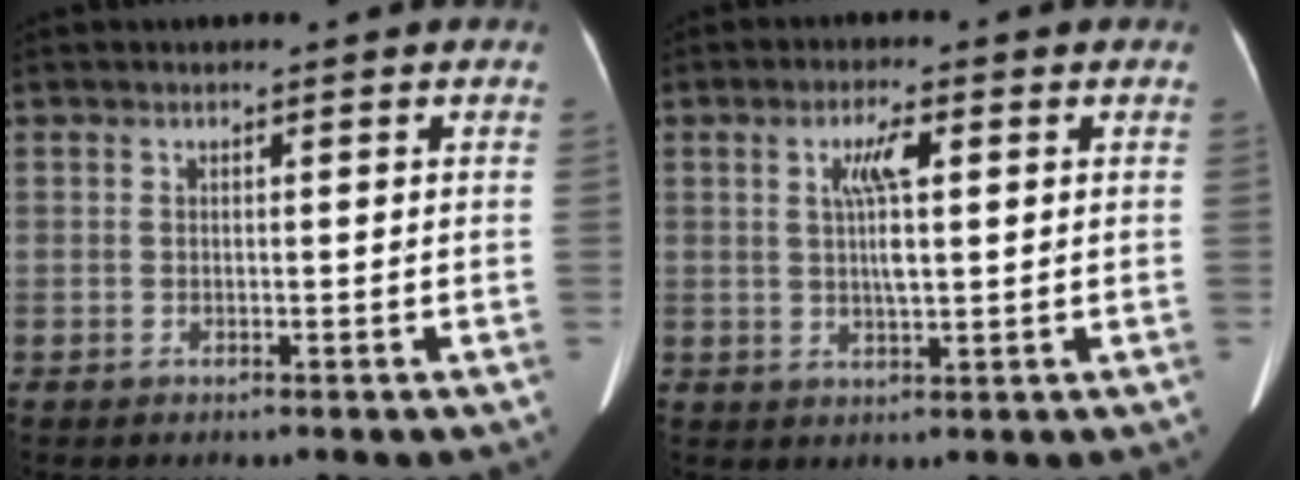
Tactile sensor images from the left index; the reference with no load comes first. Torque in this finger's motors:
{"motor_torque": [0.53, -0.07, 0.15, 0.09]}